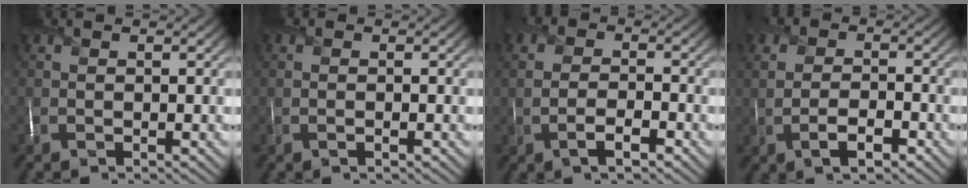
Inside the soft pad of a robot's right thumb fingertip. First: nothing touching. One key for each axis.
{"total": 0.9, "fx": -0.3, "fy": 0.3, "fz": 0.7, "tx": -0.015, "ty": 0.000, "tz": -0.006}
{"total": 3.8, "fx": -1.5, "fy": 1.9, "fz": 3.0, "tx": -0.054, "ty": -0.001, "tz": -0.034}
{"total": 4.2, "fx": -1.4, "fy": 2.3, "fz": 3.2, "tx": -0.055, "ty": -0.002, "tz": -0.030}